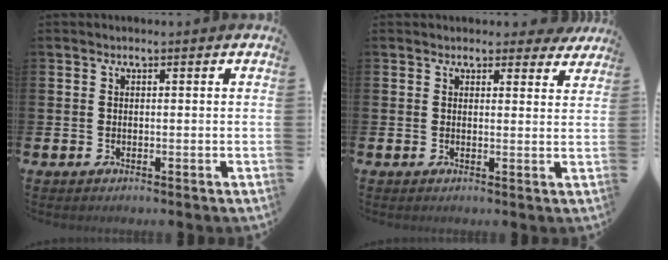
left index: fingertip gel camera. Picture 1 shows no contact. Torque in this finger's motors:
{"motor_torque": [1.10, -1.04, 0.40, 0.13]}